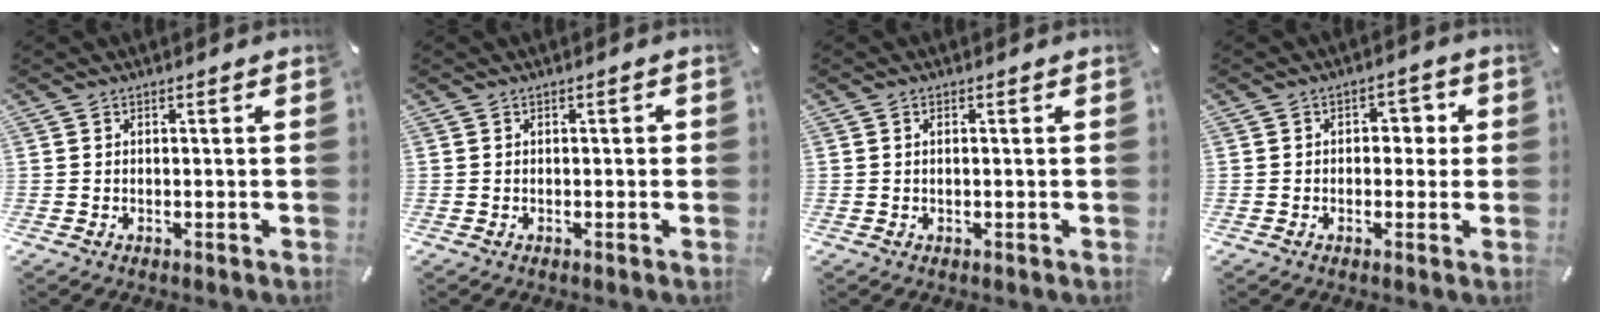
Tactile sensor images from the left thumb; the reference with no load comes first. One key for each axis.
{"total": 0.8, "fx": -0.2, "fy": 0.6, "fz": 0.6, "tx": -0.010, "ty": 0.003, "tz": -0.004}
{"total": 0.8, "fx": 0.1, "fy": 0.2, "fz": 0.7, "tx": -0.015, "ty": 0.000, "tz": 0.002}
{"total": 3.9, "fx": -0.2, "fy": 2.9, "fz": 2.5, "tx": -0.018, "ty": 0.001, "tz": -0.018}